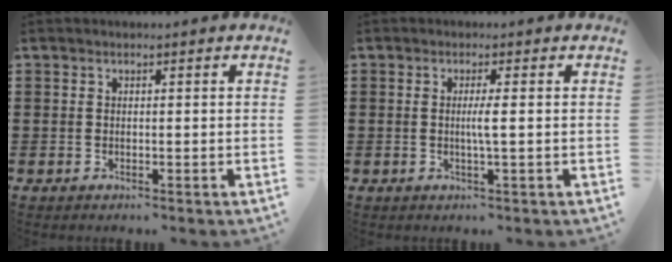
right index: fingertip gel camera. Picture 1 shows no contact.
{"total": 2.4, "force": [-0.1, -0.3, 2.4], "torque": [-0.044, -0.006, -0.005]}